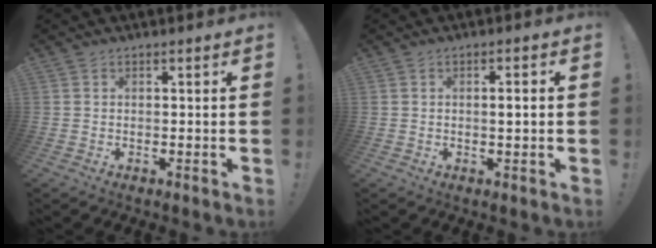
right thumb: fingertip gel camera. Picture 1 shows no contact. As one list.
[{"total": 2.2, "force": [0.1, 0.2, 2.2], "torque": [-0.030, -0.003, -0.004]}]